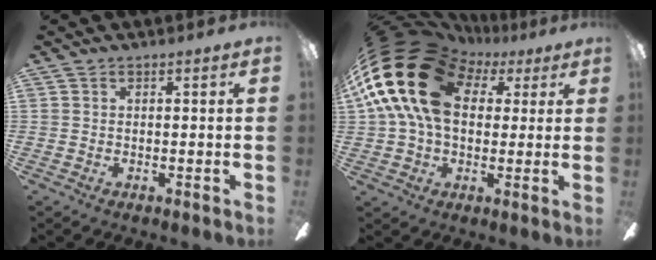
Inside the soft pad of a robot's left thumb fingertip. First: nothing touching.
{"total": 25.2, "force": [6.9, 17.3, 17.0], "torque": [-0.353, -0.021, 0.116]}